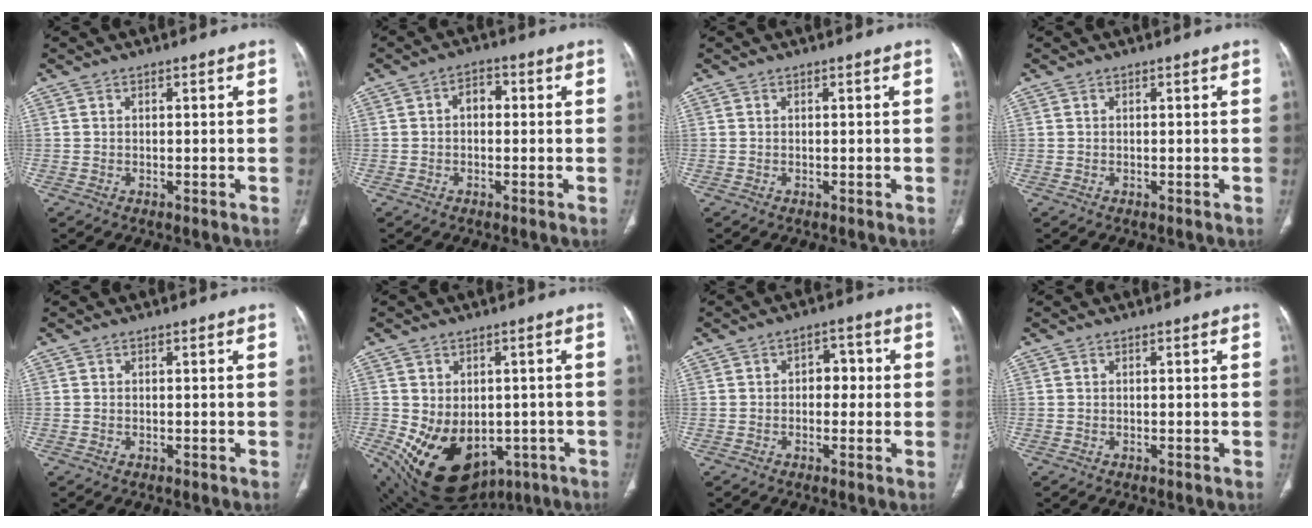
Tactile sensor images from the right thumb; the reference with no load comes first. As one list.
[{"total": 3.4, "force": [0.1, 2.4, 2.4], "torque": [-0.028, 0.015, -0.006]}, {"total": 0.0}, {"total": 0.0}, {"total": 0.0}, {"total": 17.2, "force": [-4.9, 12.2, 11.1], "torque": [-0.177, -0.003, -0.040]}, {"total": 4.7, "force": [0.1, 3.3, 3.4], "torque": [-0.020, 0.014, -0.004]}, {"total": 0.0}]